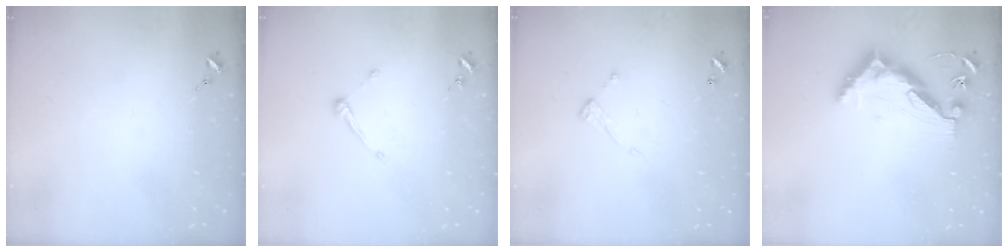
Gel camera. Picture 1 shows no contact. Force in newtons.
{"total": 6.6, "press": 6.6, "slide": 0.5}
{"total": 7.0, "press": 7.0, "slide": 0.4}
{"total": 10.7, "press": 10.6, "slide": 0.9}